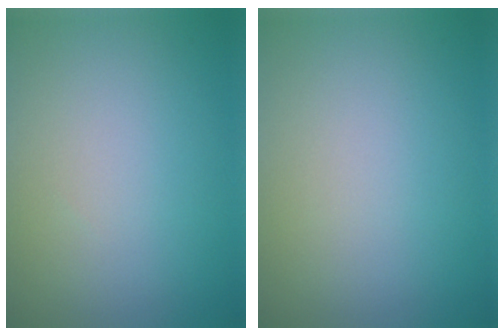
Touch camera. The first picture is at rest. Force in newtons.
{"total": 0.0}